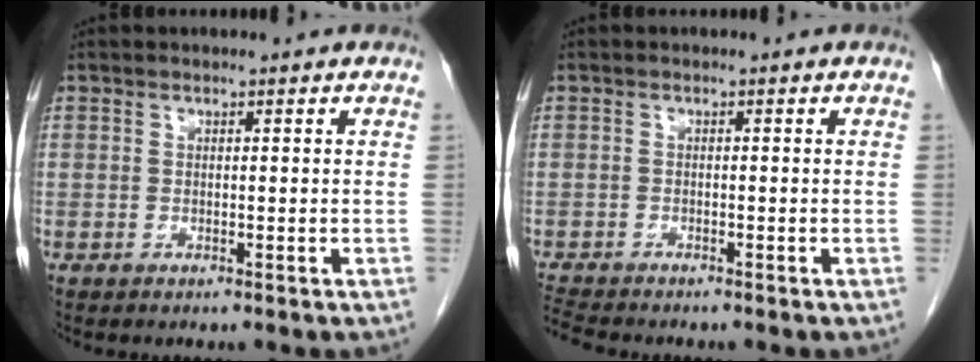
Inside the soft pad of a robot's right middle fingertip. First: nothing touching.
{"total": 3.4, "force": [-3.3, -0.1, 0.8], "torque": [-0.022, -0.019, -0.060]}